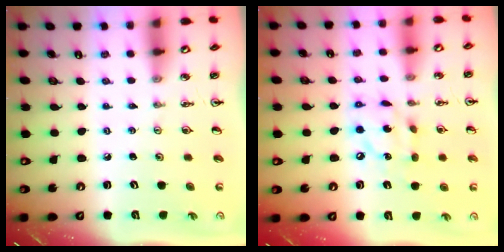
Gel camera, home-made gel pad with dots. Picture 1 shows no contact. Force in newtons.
{"total": 10.6, "press": 10.6, "slide": 0.6}